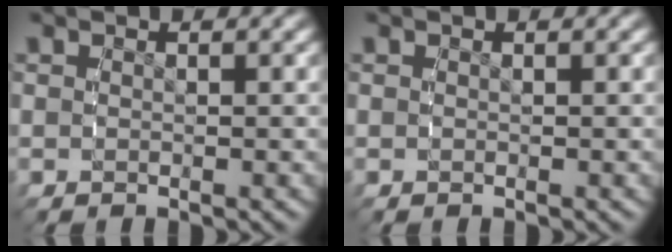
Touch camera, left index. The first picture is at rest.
{"total": 0.0}